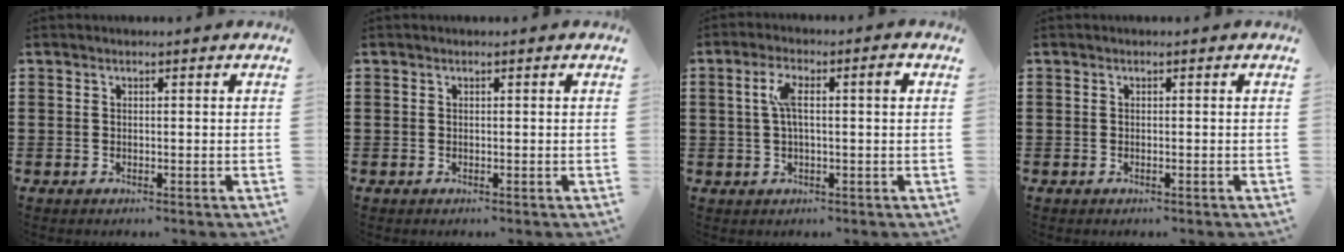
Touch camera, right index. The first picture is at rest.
{"total": 0.0}
{"total": 5.4, "force": [1.0, 1.2, 5.1], "torque": [-0.099, 0.008, 0.012]}
{"total": 0.0}